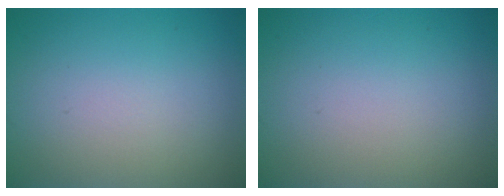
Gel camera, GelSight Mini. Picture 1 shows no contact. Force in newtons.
{"total": 0.0}